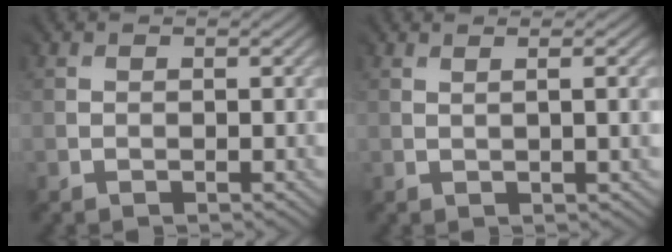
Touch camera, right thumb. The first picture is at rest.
{"total": 1.5, "force": [0.7, 0.1, 1.4], "torque": [-0.010, 0.011, 0.002]}